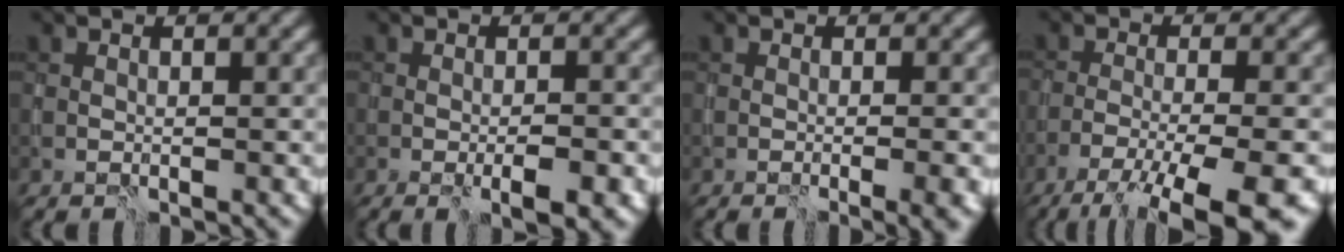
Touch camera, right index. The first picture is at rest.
{"total": 2.3, "force": [-1.1, 0.3, 2.0], "torque": [-0.033, -0.010, -0.013]}
{"total": 2.5, "force": [-0.7, 0.5, 2.3], "torque": [-0.021, -0.002, -0.013]}
{"total": 9.5, "force": [-6.8, 1.8, 6.5], "torque": [-0.104, -0.022, -0.111]}